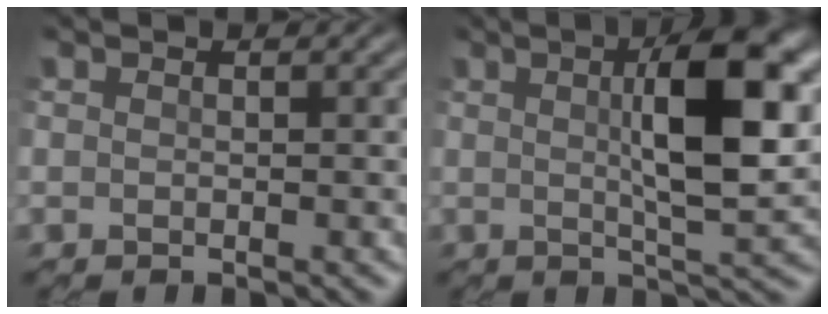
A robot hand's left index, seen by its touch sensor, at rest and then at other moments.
{"total": 8.0, "force": [1.8, 1.7, 7.6], "torque": [-0.124, 0.013, 0.027]}